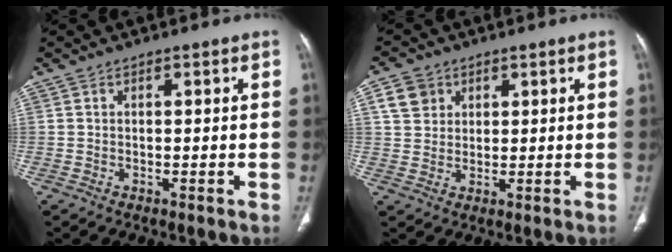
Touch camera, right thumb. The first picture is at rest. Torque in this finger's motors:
{"motor_torque": [0.93, 0.96, 0.21, -0.27, 0.05]}